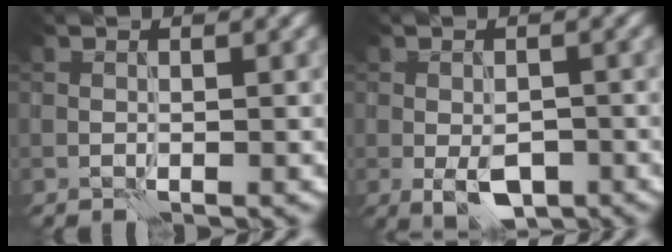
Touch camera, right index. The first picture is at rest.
{"total": 4.1, "force": [-1.7, 2.1, 3.1], "torque": [-0.050, -0.003, -0.028]}